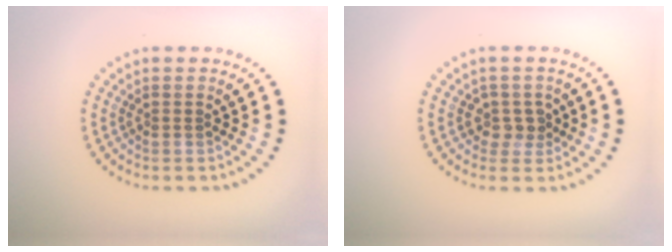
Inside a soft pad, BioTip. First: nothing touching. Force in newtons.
{"total": 1.8, "press": 1.5, "slide": 1.0}